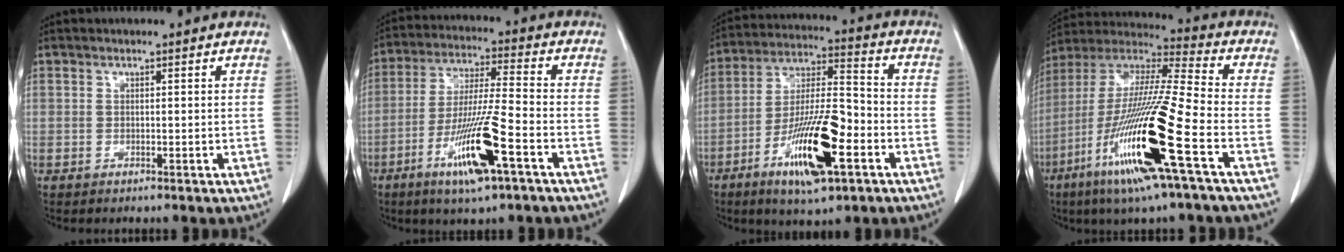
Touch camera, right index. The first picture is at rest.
{"total": 13.1, "force": [-6.1, 0.5, 11.6], "torque": [-0.228, -0.019, -0.110]}
{"total": 15.5, "force": [-6.6, 3.4, 13.6], "torque": [-0.257, -0.008, -0.112]}
{"total": 21.6, "force": [-8.4, 0.2, 19.9], "torque": [-0.418, -0.038, -0.167]}